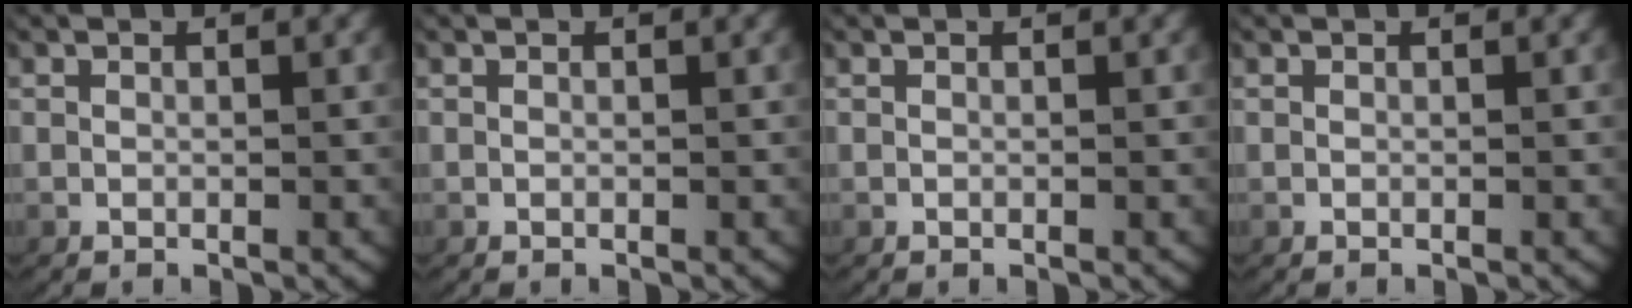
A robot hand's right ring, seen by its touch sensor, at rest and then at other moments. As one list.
[{"total": 0.0}, {"total": 0.0}, {"total": 0.0}]